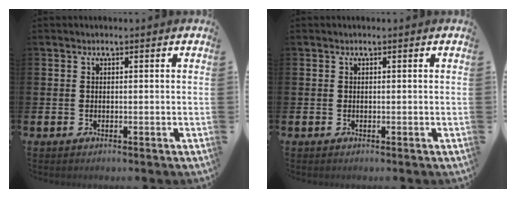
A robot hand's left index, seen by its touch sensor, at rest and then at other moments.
{"total": 0.0}